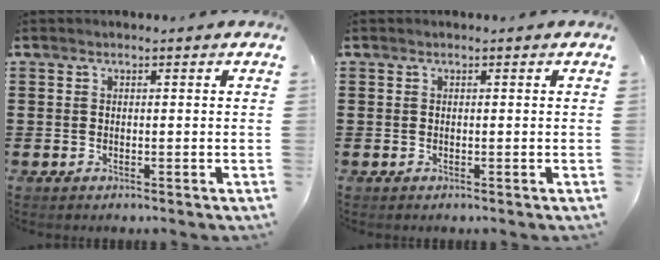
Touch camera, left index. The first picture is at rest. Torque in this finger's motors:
{"motor_torque": [0.00, 0.00, 0.00, 0.00]}